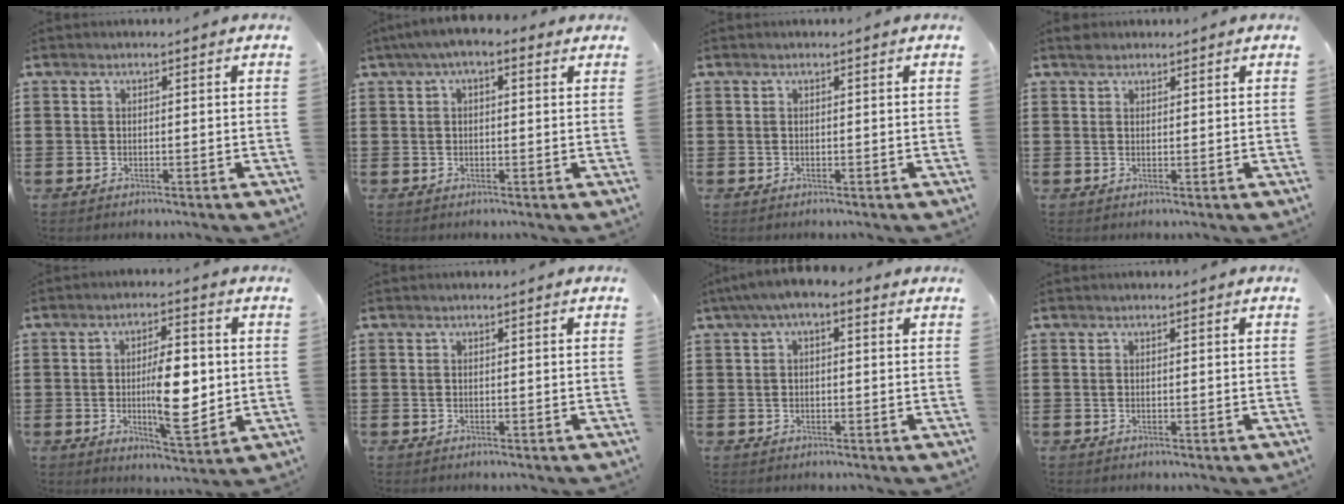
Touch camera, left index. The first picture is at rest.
{"total": 3.1, "force": [1.3, 1.3, 2.5], "torque": [-0.051, 0.008, 0.021]}
{"total": 0.0}
{"total": 1.3, "force": [1.1, 0.6, 0.2], "torque": [-0.008, 0.002, 0.023]}
{"total": 10.0, "force": [0.0, 4.0, 9.1], "torque": [-0.136, -0.008, -0.005]}
{"total": 0.0}
{"total": 2.5, "force": [0.3, 1.2, 2.2], "torque": [-0.049, 0.005, -0.001]}
{"total": 0.0}